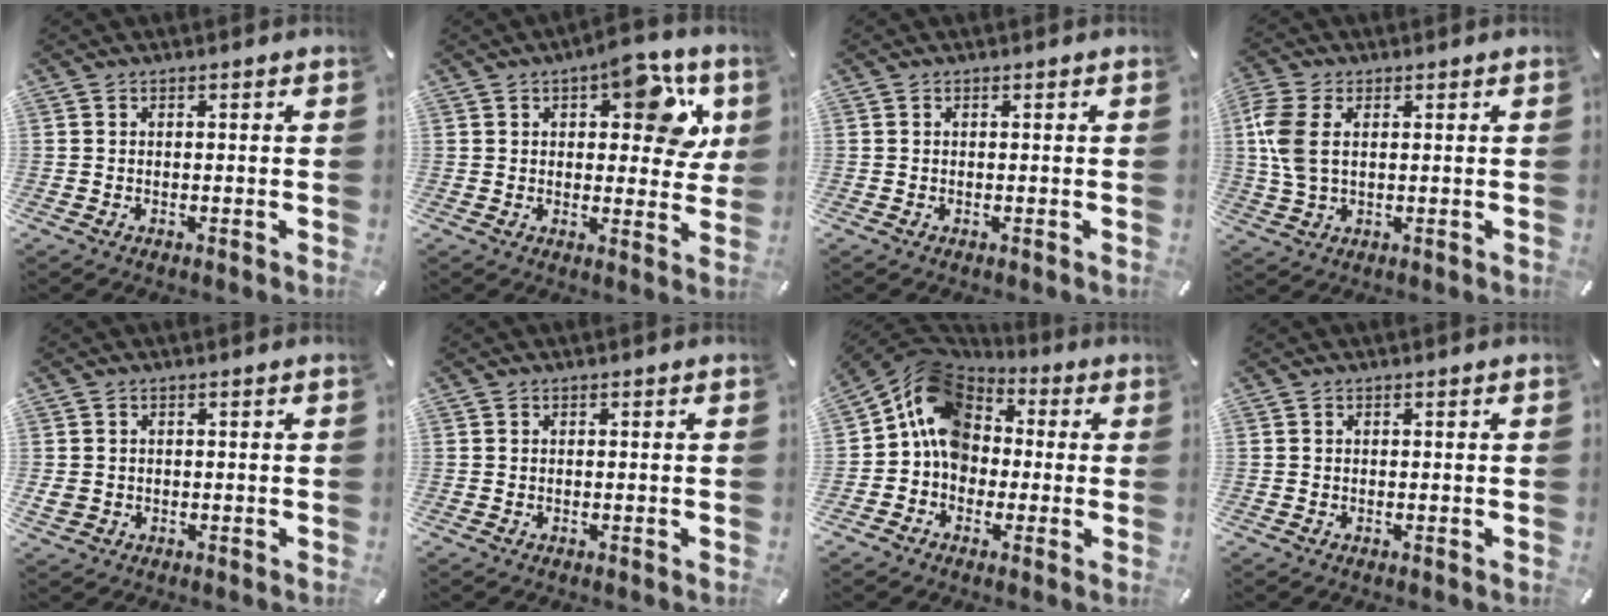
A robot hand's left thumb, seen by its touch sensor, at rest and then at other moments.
{"total": 12.7, "force": [5.2, 6.3, 9.7], "torque": [-0.110, -0.019, 0.082]}
{"total": 0.0}
{"total": 7.6, "force": [1.6, 4.4, 6.0], "torque": [-0.152, -0.005, 0.025]}
{"total": 1.9, "force": [-0.1, 1.8, 0.8], "torque": [-0.016, 0.005, -0.003]}
{"total": 0.0}
{"total": 12.9, "force": [1.4, 11.3, 6.1], "torque": [-0.112, 0.011, 0.029]}
{"total": 0.0}